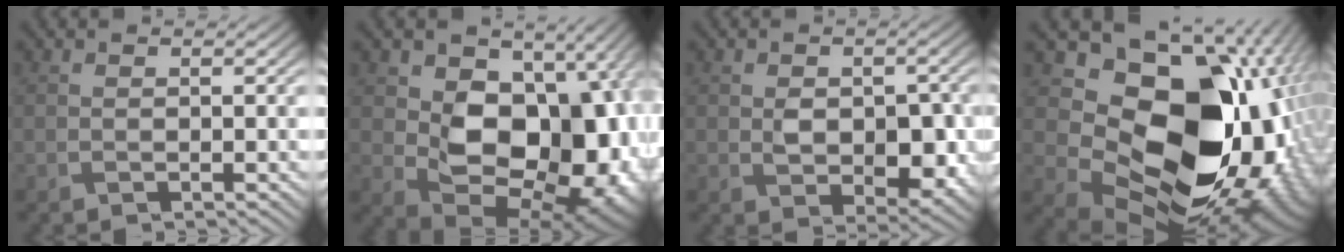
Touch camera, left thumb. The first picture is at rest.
{"total": 18.2, "force": [-0.1, 13.0, 12.8], "torque": [-0.132, -0.032, 0.019]}
{"total": 6.1, "force": [-0.9, 3.7, 4.8], "torque": [-0.076, -0.008, -0.009]}
{"total": 18.6, "force": [-0.6, 13.4, 12.9], "torque": [-0.195, -0.039, 0.022]}